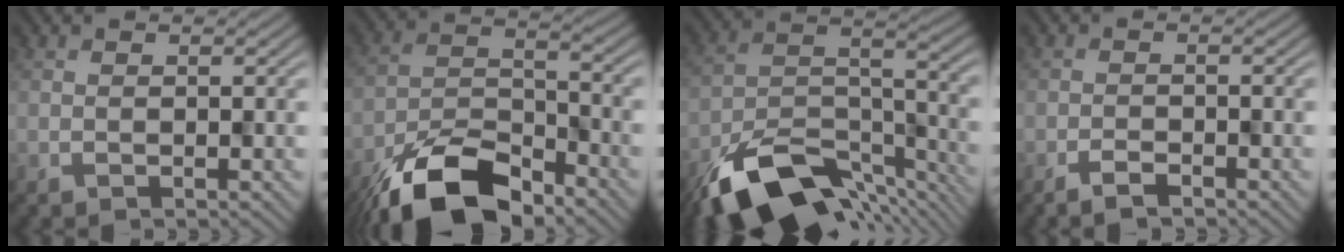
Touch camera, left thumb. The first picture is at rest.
{"total": 12.2, "force": [-8.9, 4.7, 7.0], "torque": [-0.130, -0.007, -0.175]}
{"total": 14.9, "force": [-10.6, 6.0, 8.6], "torque": [-0.180, -0.020, -0.165]}
{"total": 1.8, "force": [-1.6, 0.3, 0.9], "torque": [-0.016, 0.003, -0.027]}